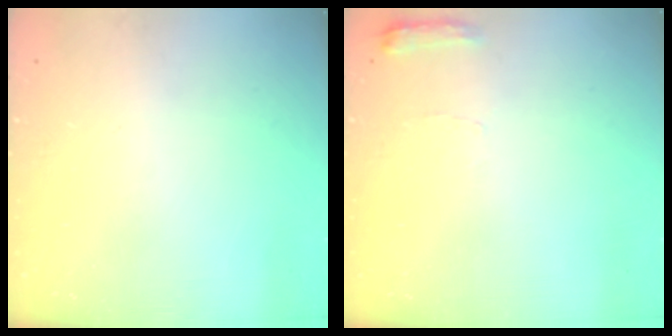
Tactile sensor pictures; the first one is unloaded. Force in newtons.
{"total": 5.6, "press": 5.6, "slide": 0.7}